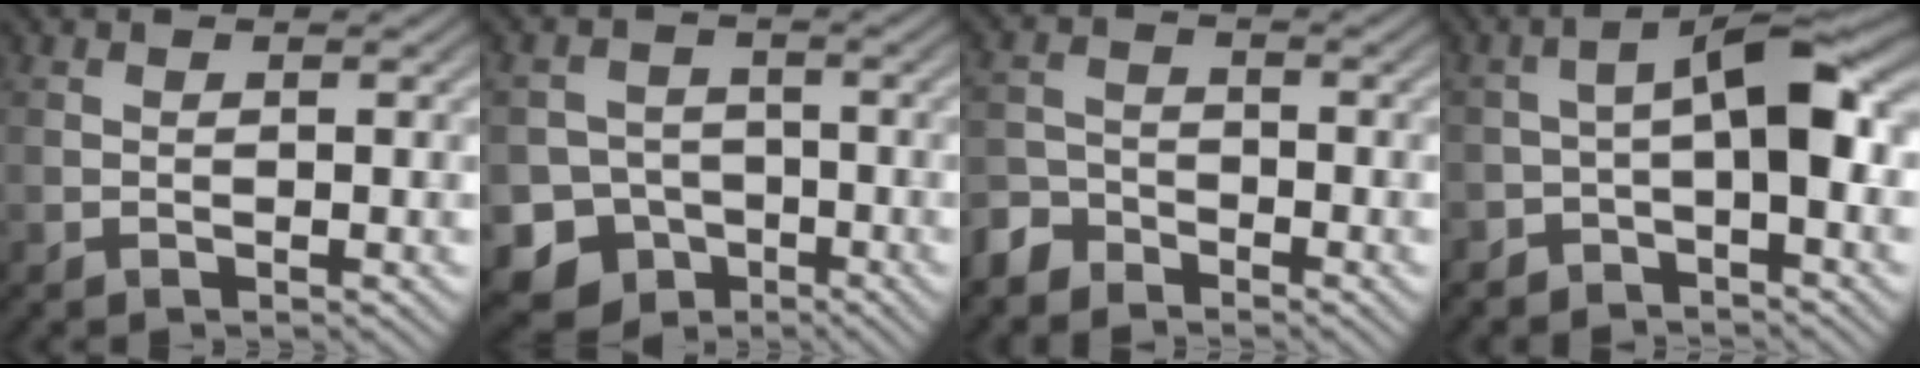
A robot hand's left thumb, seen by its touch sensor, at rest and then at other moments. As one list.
[{"total": 7.6, "force": [-3.7, 6.4, 1.8], "torque": [-0.027, -0.016, -0.087]}, {"total": 3.5, "force": [-3.0, 1.7, 0.8], "torque": [-0.016, -0.001, -0.075]}, {"total": 6.0, "force": [-1.9, 2.3, 5.3], "torque": [-0.077, 0.018, -0.043]}]